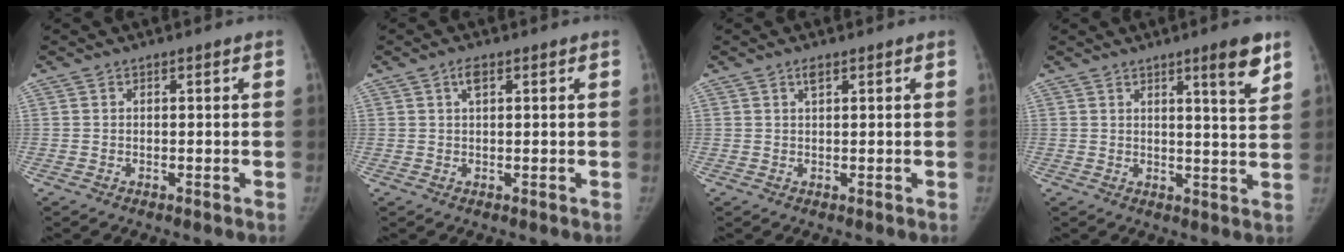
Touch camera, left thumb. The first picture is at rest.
{"total": 2.0, "force": [0.9, 0.8, 1.6], "torque": [-0.029, 0.004, 0.016]}
{"total": 1.3, "force": [0.8, 0.4, 0.9], "torque": [-0.016, 0.002, 0.014]}
{"total": 6.9, "force": [4.3, 0.6, 5.4], "torque": [-0.071, -0.031, 0.061]}